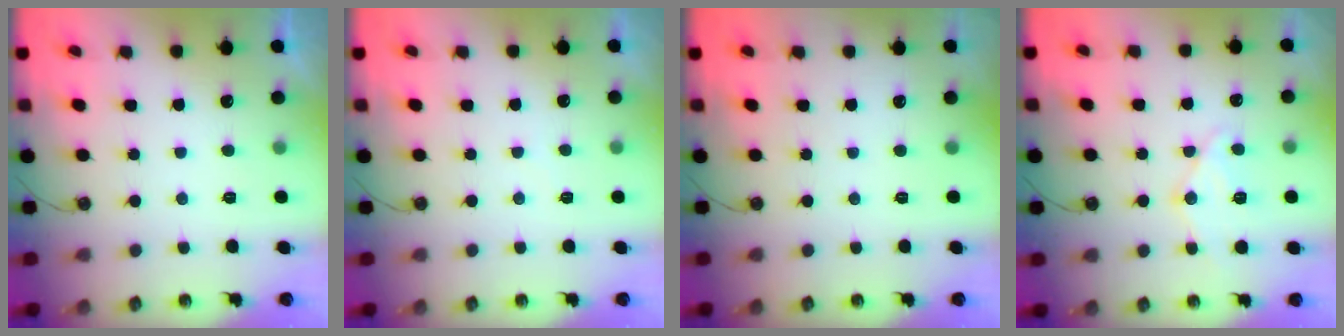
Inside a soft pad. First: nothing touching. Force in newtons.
{"total": 2.4, "press": 2.4, "slide": 0.4}
{"total": 0.0}
{"total": 12.4, "press": 12.3, "slide": 1.3}